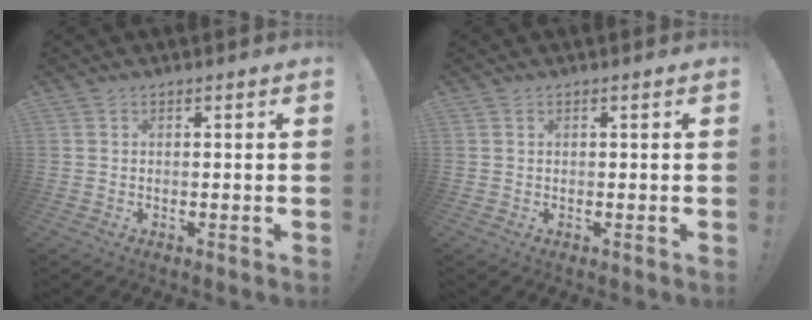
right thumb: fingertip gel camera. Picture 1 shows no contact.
{"total": 0.0}